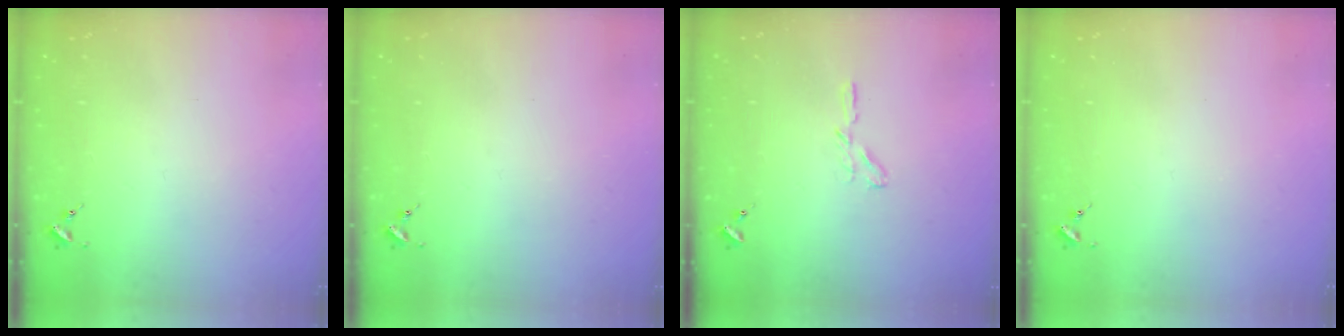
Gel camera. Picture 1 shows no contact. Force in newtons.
{"total": 0.0}
{"total": 3.8, "press": 3.8, "slide": 0.3}
{"total": 0.0}